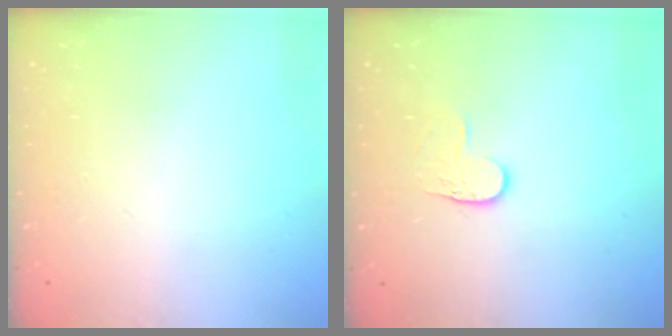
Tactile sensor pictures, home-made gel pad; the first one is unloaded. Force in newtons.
{"total": 3.6, "press": 3.6, "slide": 0.4}